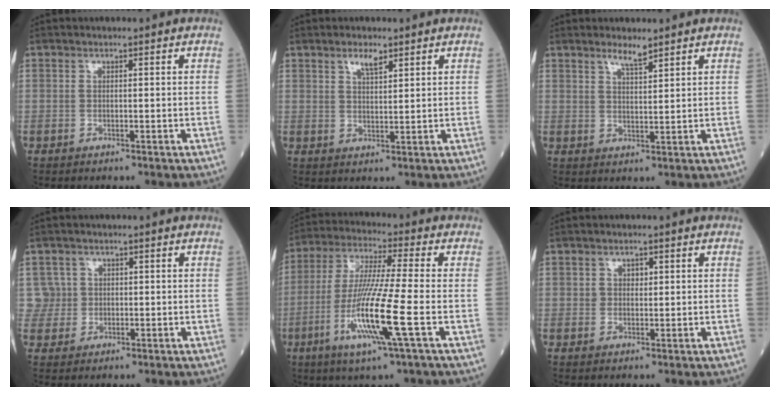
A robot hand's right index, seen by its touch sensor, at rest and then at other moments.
{"total": 2.9, "force": [2.0, 0.7, 2.0], "torque": [-0.038, 0.001, 0.037]}
{"total": 2.9, "force": [2.4, 0.2, 1.6], "torque": [-0.033, -0.003, 0.044]}
{"total": 3.4, "force": [0.7, 3.3, -0.6], "torque": [0.030, 0.009, 0.009]}
{"total": 13.6, "force": [-4.2, -0.6, 12.9], "torque": [-0.260, -0.020, -0.087]}
{"total": 1.7, "force": [0.5, 1.4, 0.9], "torque": [-0.013, -0.001, 0.007]}